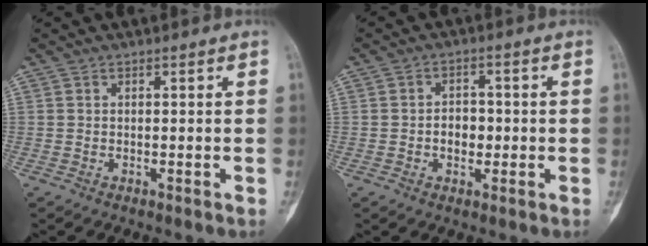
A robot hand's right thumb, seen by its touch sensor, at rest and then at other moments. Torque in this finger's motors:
{"motor_torque": [0.77, 0.67, 0.08, -0.20, 0.08]}